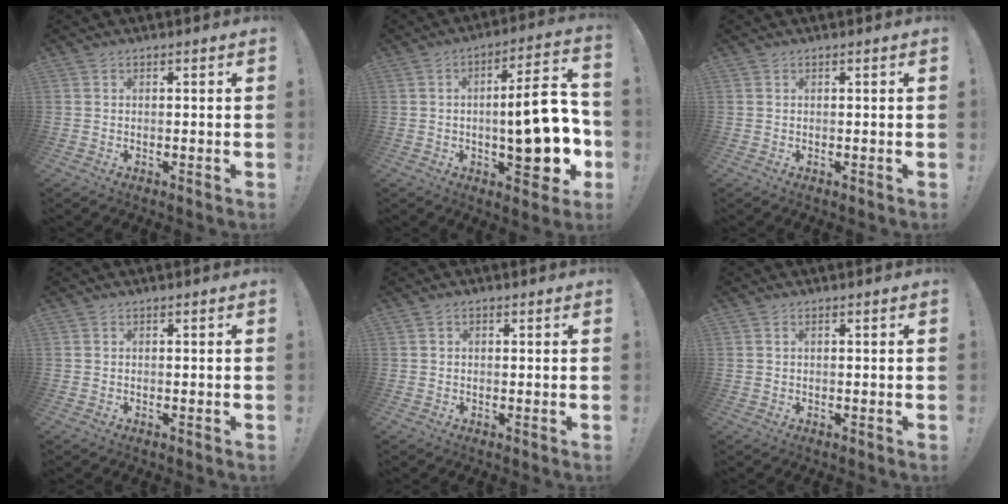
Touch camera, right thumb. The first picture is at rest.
{"total": 18.3, "force": [-2.6, 6.0, 17.1], "torque": [-0.220, 0.001, -0.041]}
{"total": 0.0}
{"total": 0.0}
{"total": 0.8, "force": [0.0, 0.7, 0.5], "torque": [-0.006, 0.002, -0.001]}
{"total": 0.7, "force": [0.4, 0.3, 0.5], "torque": [-0.014, 0.002, 0.008]}